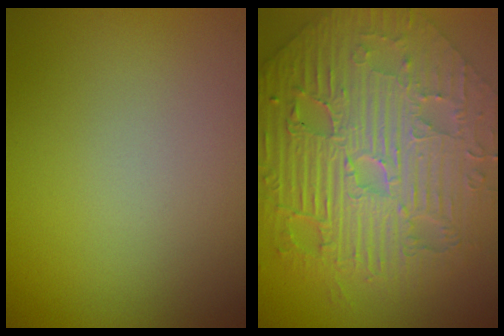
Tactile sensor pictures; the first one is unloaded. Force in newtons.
{"total": 11.8, "press": 7.8, "slide": 8.8}